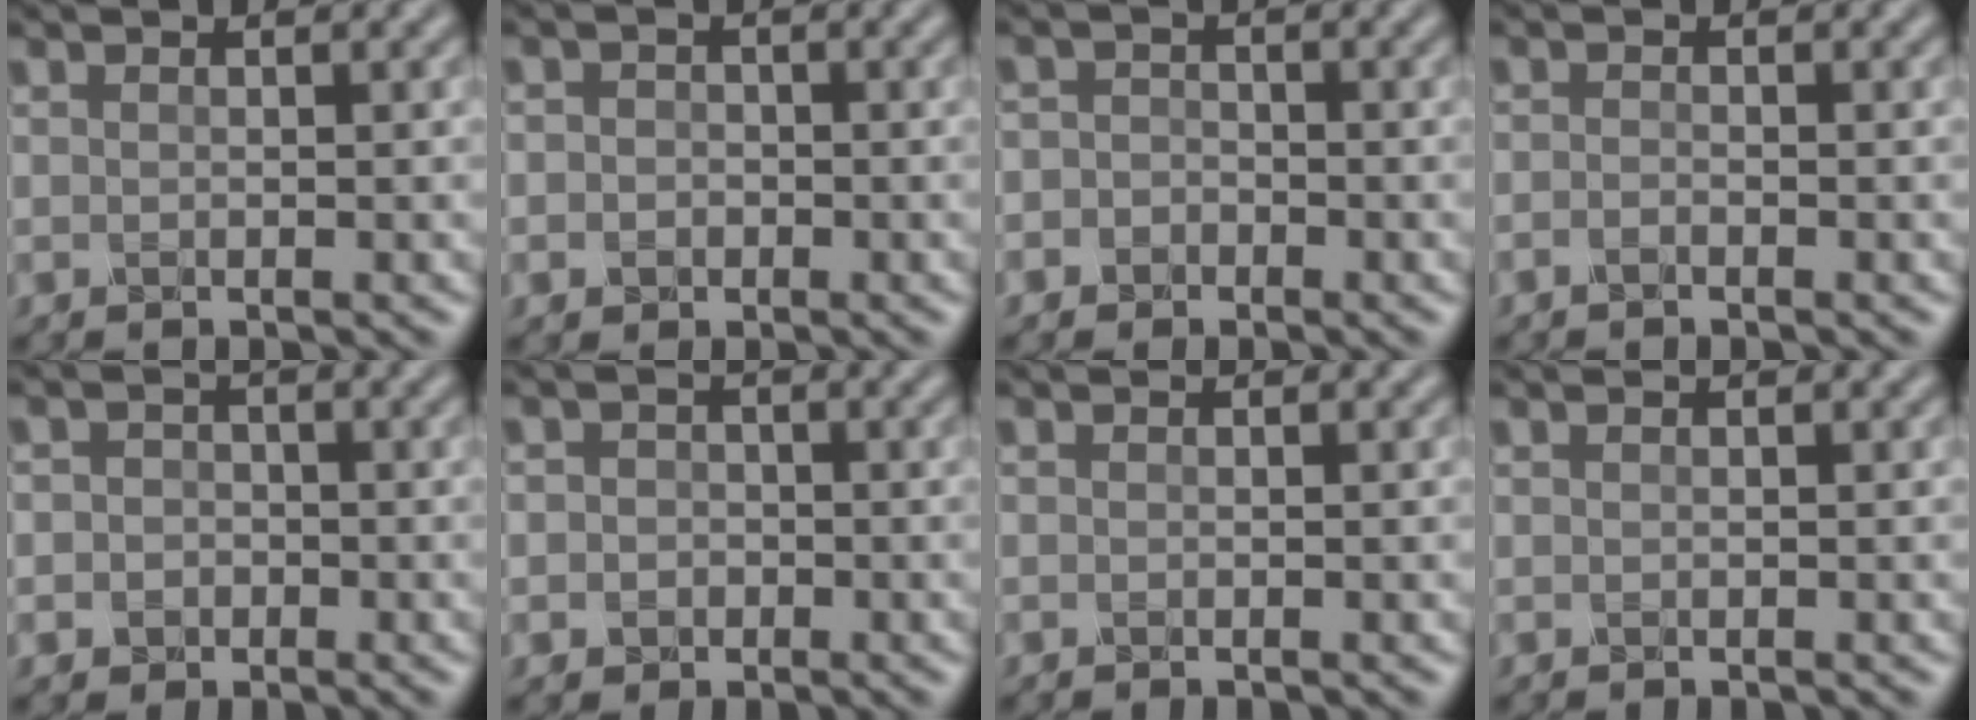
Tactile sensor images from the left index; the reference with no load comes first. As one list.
[{"total": 2.1, "force": [-0.1, 2.0, 0.7], "torque": [0.007, 0.003, -0.020]}, {"total": 2.1, "force": [-0.7, 1.9, 0.4], "torque": [0.017, 0.010, -0.030]}, {"total": 0.7, "force": [-0.5, 0.2, 0.5], "torque": [-0.010, -0.001, -0.012]}, {"total": 2.9, "force": [-0.3, 2.7, 0.8], "torque": [0.010, 0.009, -0.030]}, {"total": 2.6, "force": [-0.2, 2.5, 0.8], "torque": [0.009, 0.007, -0.026]}, {"total": 0.0}, {"total": 0.0}]